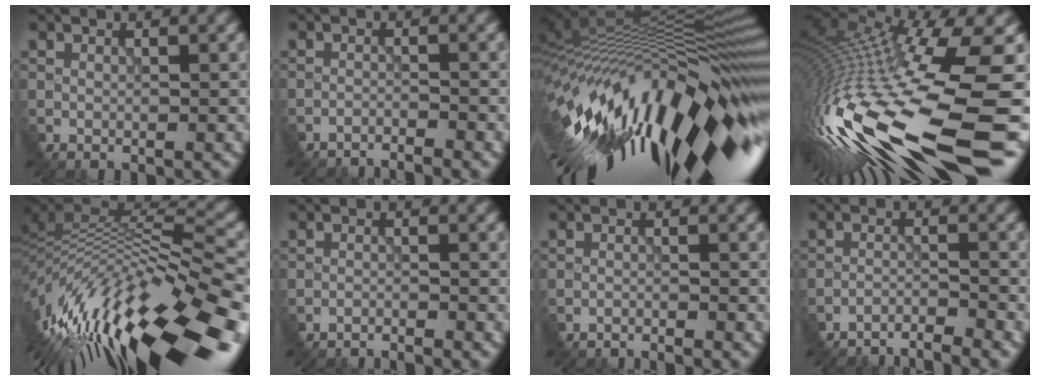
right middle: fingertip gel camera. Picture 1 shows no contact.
{"total": 4.0, "force": [-4.0, 0.1, 0.6], "torque": [-0.019, 0.001, -0.065]}
{"total": 16.7, "force": [-4.1, 5.2, 15.3], "torque": [-0.248, 0.000, -0.074]}
{"total": 18.2, "force": [-4.3, 3.8, 17.3], "torque": [-0.346, -0.025, -0.066]}
{"total": 14.4, "force": [-6.2, 4.8, 12.0], "torque": [-0.228, 0.016, -0.096]}
{"total": 3.1, "force": [-3.0, 0.0, 0.5], "torque": [-0.015, 0.003, -0.050]}
{"total": 2.7, "force": [-2.7, 0.0, 0.5], "torque": [-0.014, 0.004, -0.045]}
{"total": 4.7, "force": [-4.6, 0.3, 0.9], "torque": [-0.017, 0.003, -0.076]}